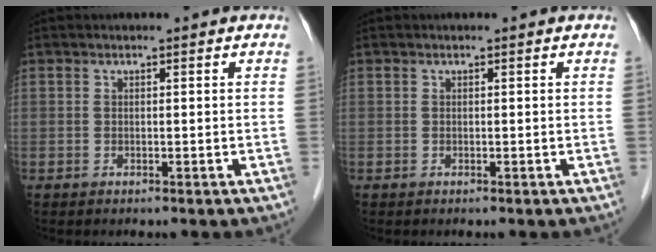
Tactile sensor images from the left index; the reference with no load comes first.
{"total": 0.0}